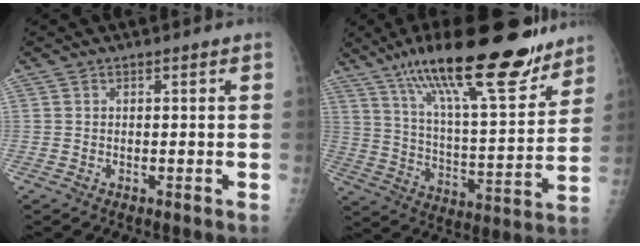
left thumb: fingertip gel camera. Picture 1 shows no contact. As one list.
[{"total": 25.7, "force": [17.9, 6.2, 17.3], "torque": [-0.252, -0.063, 0.293]}]